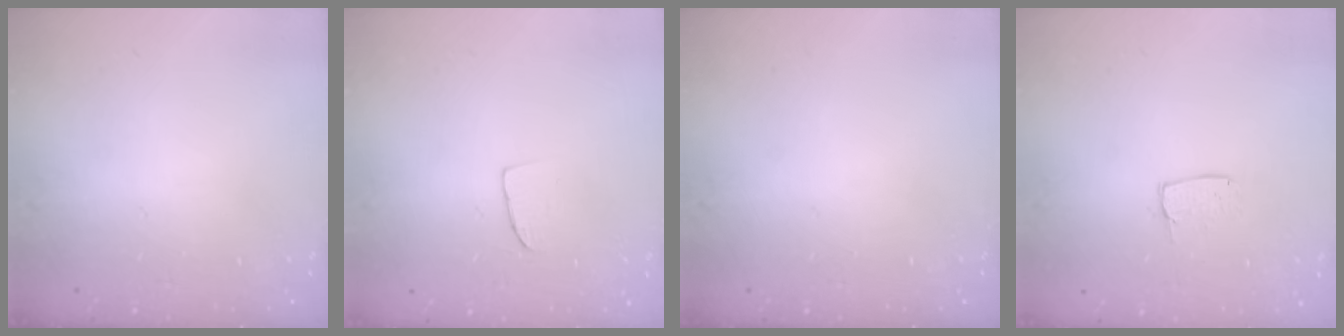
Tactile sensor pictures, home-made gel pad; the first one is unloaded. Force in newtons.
{"total": 5.5, "press": 5.5, "slide": 0.3}
{"total": 0.0}
{"total": 4.5, "press": 4.5, "slide": 0.3}